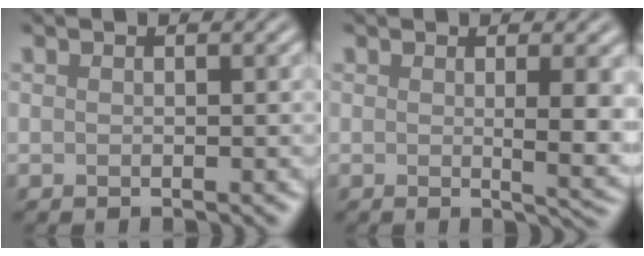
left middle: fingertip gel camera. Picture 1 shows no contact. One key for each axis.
{"total": 4.2, "fx": 0.4, "fy": 0.9, "fz": 4.0, "tx": -0.049, "ty": -0.006, "tz": 0.009}